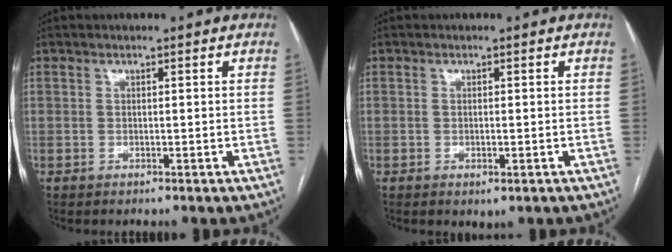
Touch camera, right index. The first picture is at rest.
{"total": 1.6, "force": [-0.6, 0.6, 1.3], "torque": [-0.024, -0.005, -0.002]}